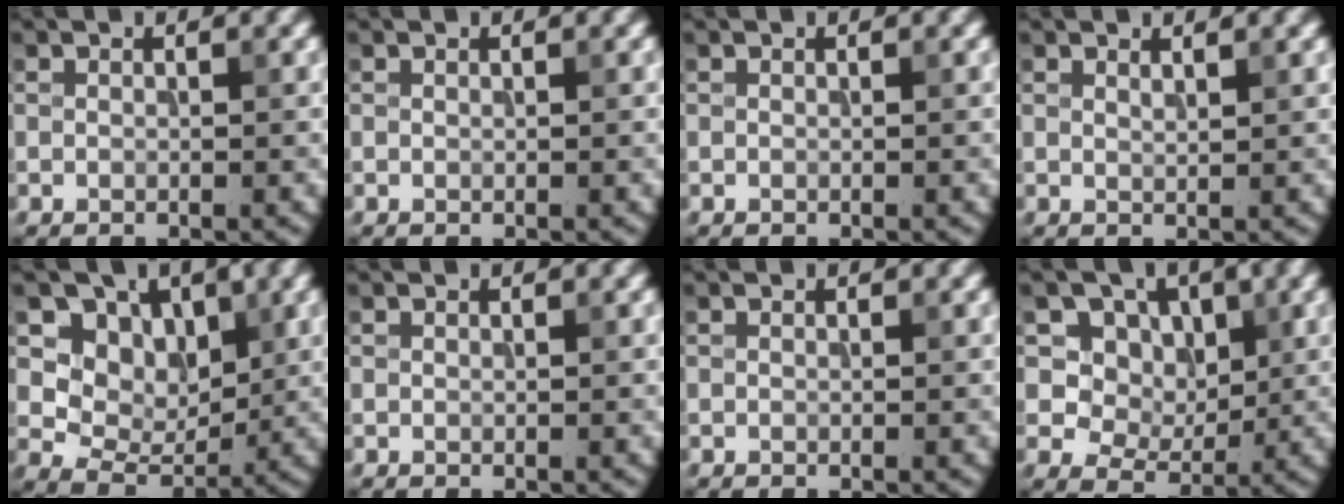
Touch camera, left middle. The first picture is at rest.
{"total": 0.0}
{"total": 0.0}
{"total": 0.7, "force": [0.6, -0.2, 0.3], "torque": [-0.011, 0.002, 0.015]}
{"total": 6.3, "force": [2.4, 4.7, 3.4], "torque": [-0.059, -0.012, 0.034]}
{"total": 0.0}
{"total": 0.0}
{"total": 9.3, "force": [4.0, 6.9, 4.9], "torque": [-0.087, 0.003, 0.055]}